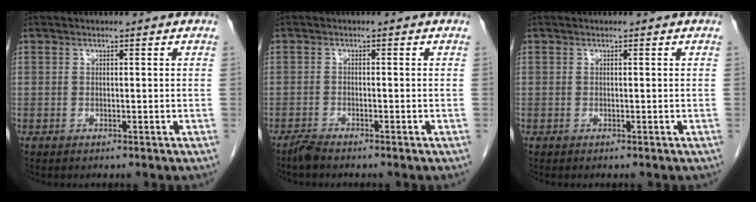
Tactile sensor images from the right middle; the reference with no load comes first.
{"total": 1.7, "force": [-1.6, 0.1, 0.7], "torque": [-0.022, -0.004, -0.032]}
{"total": 0.0}